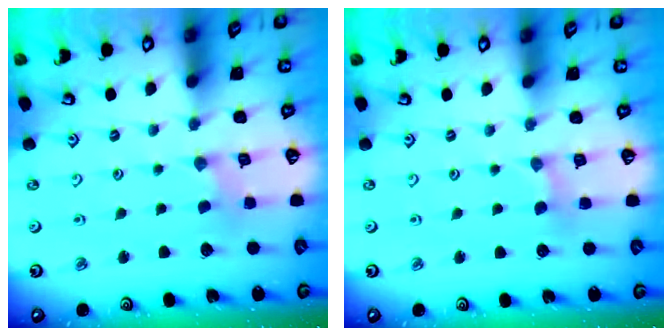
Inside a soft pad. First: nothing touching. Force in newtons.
{"total": 1.7, "press": 1.7, "slide": 0.3}